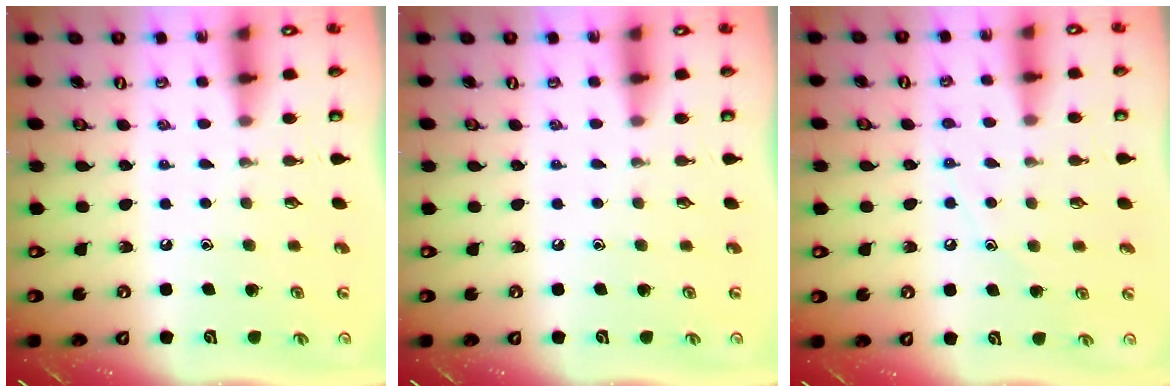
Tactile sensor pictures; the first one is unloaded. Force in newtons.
{"total": 0.0}
{"total": 6.3, "press": 6.3, "slide": 0.3}